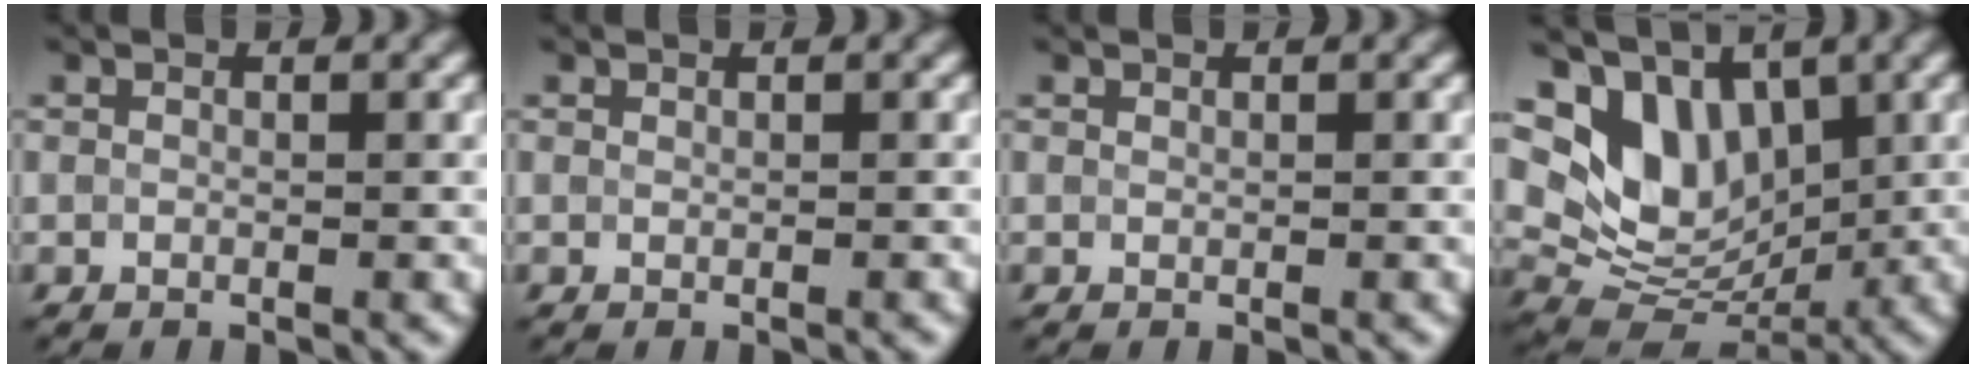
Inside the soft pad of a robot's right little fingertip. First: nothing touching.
{"total": 0.0}
{"total": 0.0}
{"total": 7.8, "force": [3.0, 5.2, 4.9], "torque": [-0.093, -0.012, 0.051]}